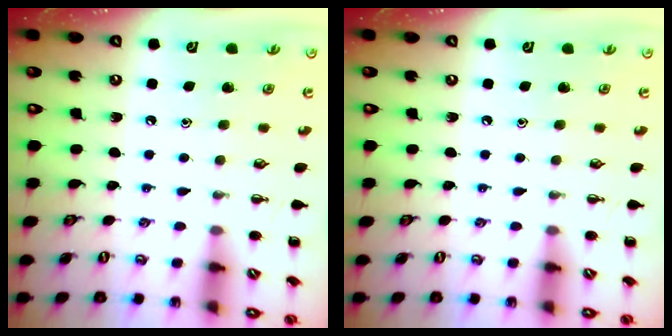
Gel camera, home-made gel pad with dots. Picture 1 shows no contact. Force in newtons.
{"total": 0.0}